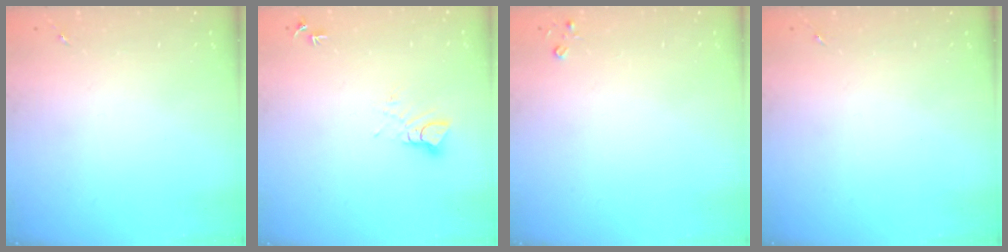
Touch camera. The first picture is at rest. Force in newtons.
{"total": 4.4, "press": 4.3, "slide": 0.2}
{"total": 2.3, "press": 2.3, "slide": 0.3}
{"total": 0.0}